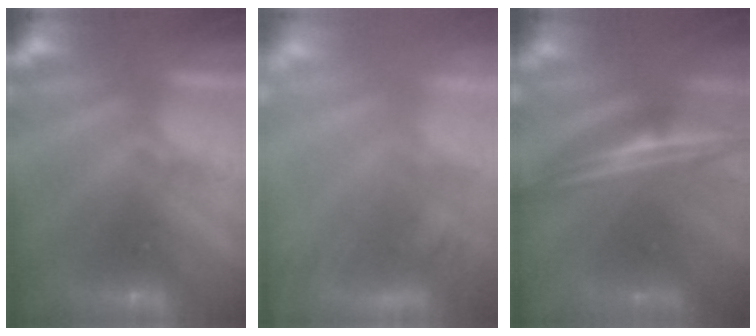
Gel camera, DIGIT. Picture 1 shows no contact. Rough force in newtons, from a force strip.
{"total": 6.9}
{"total": 7.1}